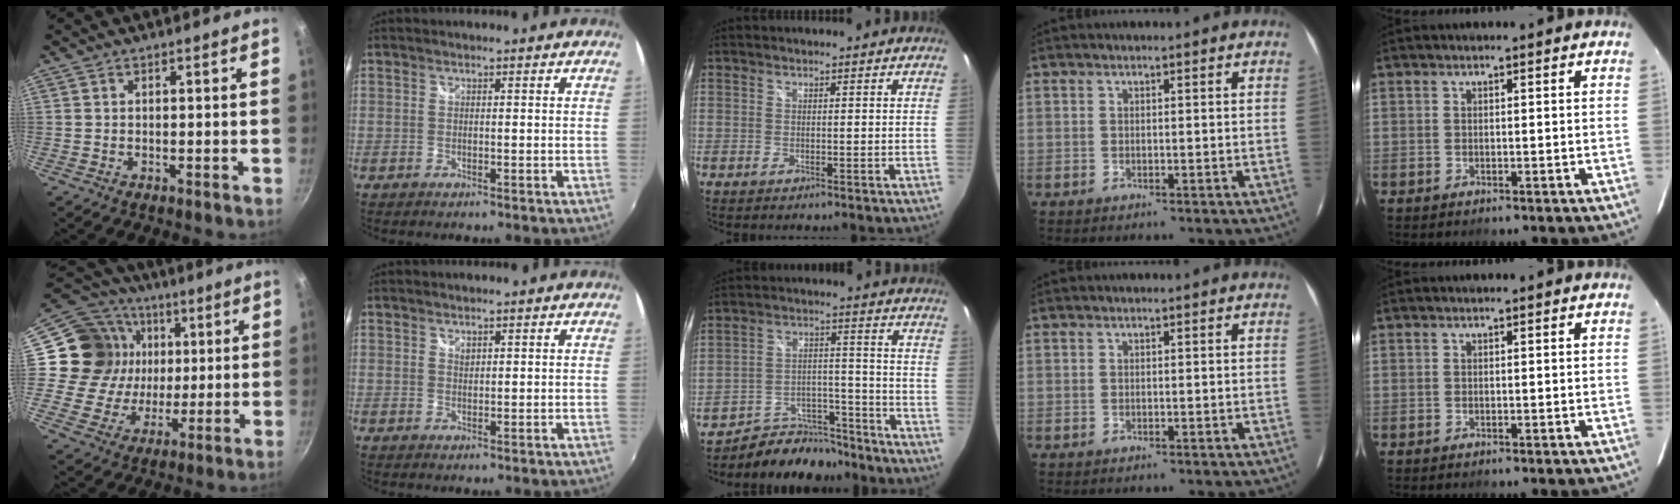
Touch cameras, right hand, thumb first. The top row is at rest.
{"thumb": {"total": 17.7, "force": [2.7, 16.3, 6.4], "torque": [-0.088, 0.016, 0.044]}, "index": {"total": 0.8, "force": [0.6, 0.5, 0.2], "torque": [-0.002, 0.000, 0.011]}, "middle": {"total": 11.5, "force": [-10.4, 4.6, 2.0], "torque": [-0.040, 0.029, -0.154]}}